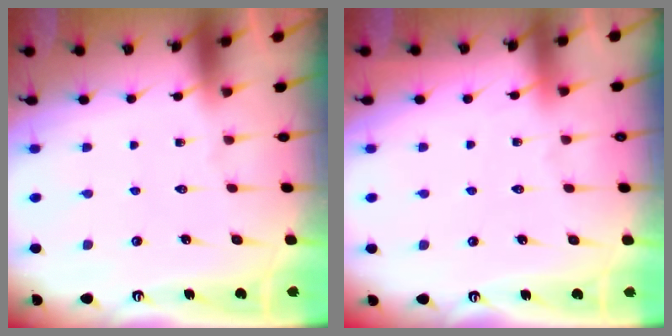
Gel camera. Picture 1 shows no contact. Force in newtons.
{"total": 3.9, "press": 3.9, "slide": 0.5}